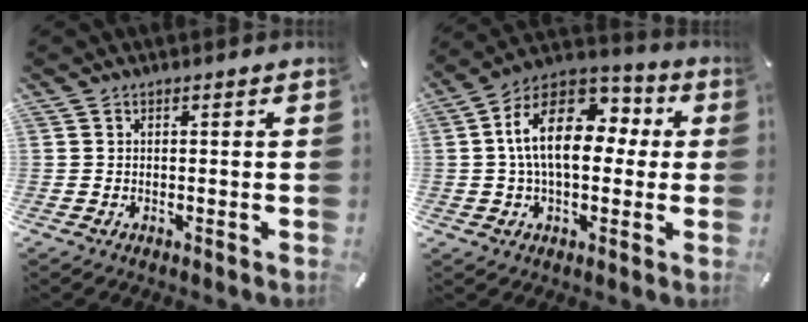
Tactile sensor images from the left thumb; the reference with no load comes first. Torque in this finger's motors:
{"motor_torque": [0.19, 1.59, 2.17, -0.60, 0.28]}